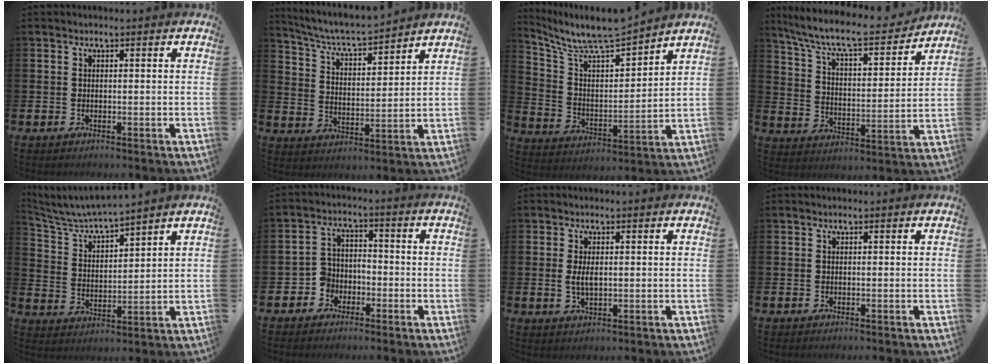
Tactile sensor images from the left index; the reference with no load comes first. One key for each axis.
{"total": 6.3, "fx": 6.0, "fy": 0.4, "fz": 1.8, "tx": -0.062, "ty": -0.043, "tz": 0.101}
{"total": 8.6, "fx": 8.2, "fy": 0.9, "fz": 2.4, "tx": -0.087, "ty": -0.066, "tz": 0.142}
{"total": 9.2, "fx": 8.4, "fy": 1.7, "fz": 3.6, "tx": -0.099, "ty": -0.059, "tz": 0.138}
{"total": 5.2, "fx": 5.1, "fy": 0.0, "fz": 1.2, "tx": -0.049, "ty": -0.040, "tz": 0.084}
{"total": 3.5, "fx": -2.2, "fy": 2.7, "fz": 0.2, "tx": -0.020, "ty": 0.002, "tz": -0.051}
{"total": 2.6, "fx": 0.2, "fy": 1.2, "fz": 2.3, "tx": -0.035, "ty": 0.000, "tz": 0.000}
{"total": 0.0}